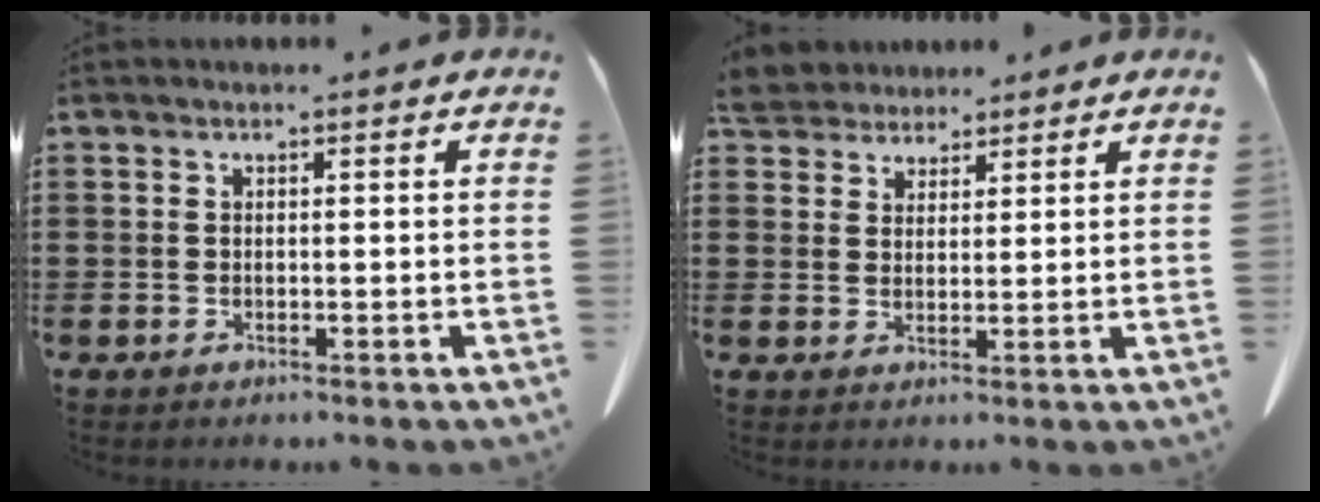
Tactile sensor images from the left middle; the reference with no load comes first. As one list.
[{"total": 3.9, "force": [3.7, 1.3, 0.2], "torque": [-0.018, -0.006, 0.070]}]